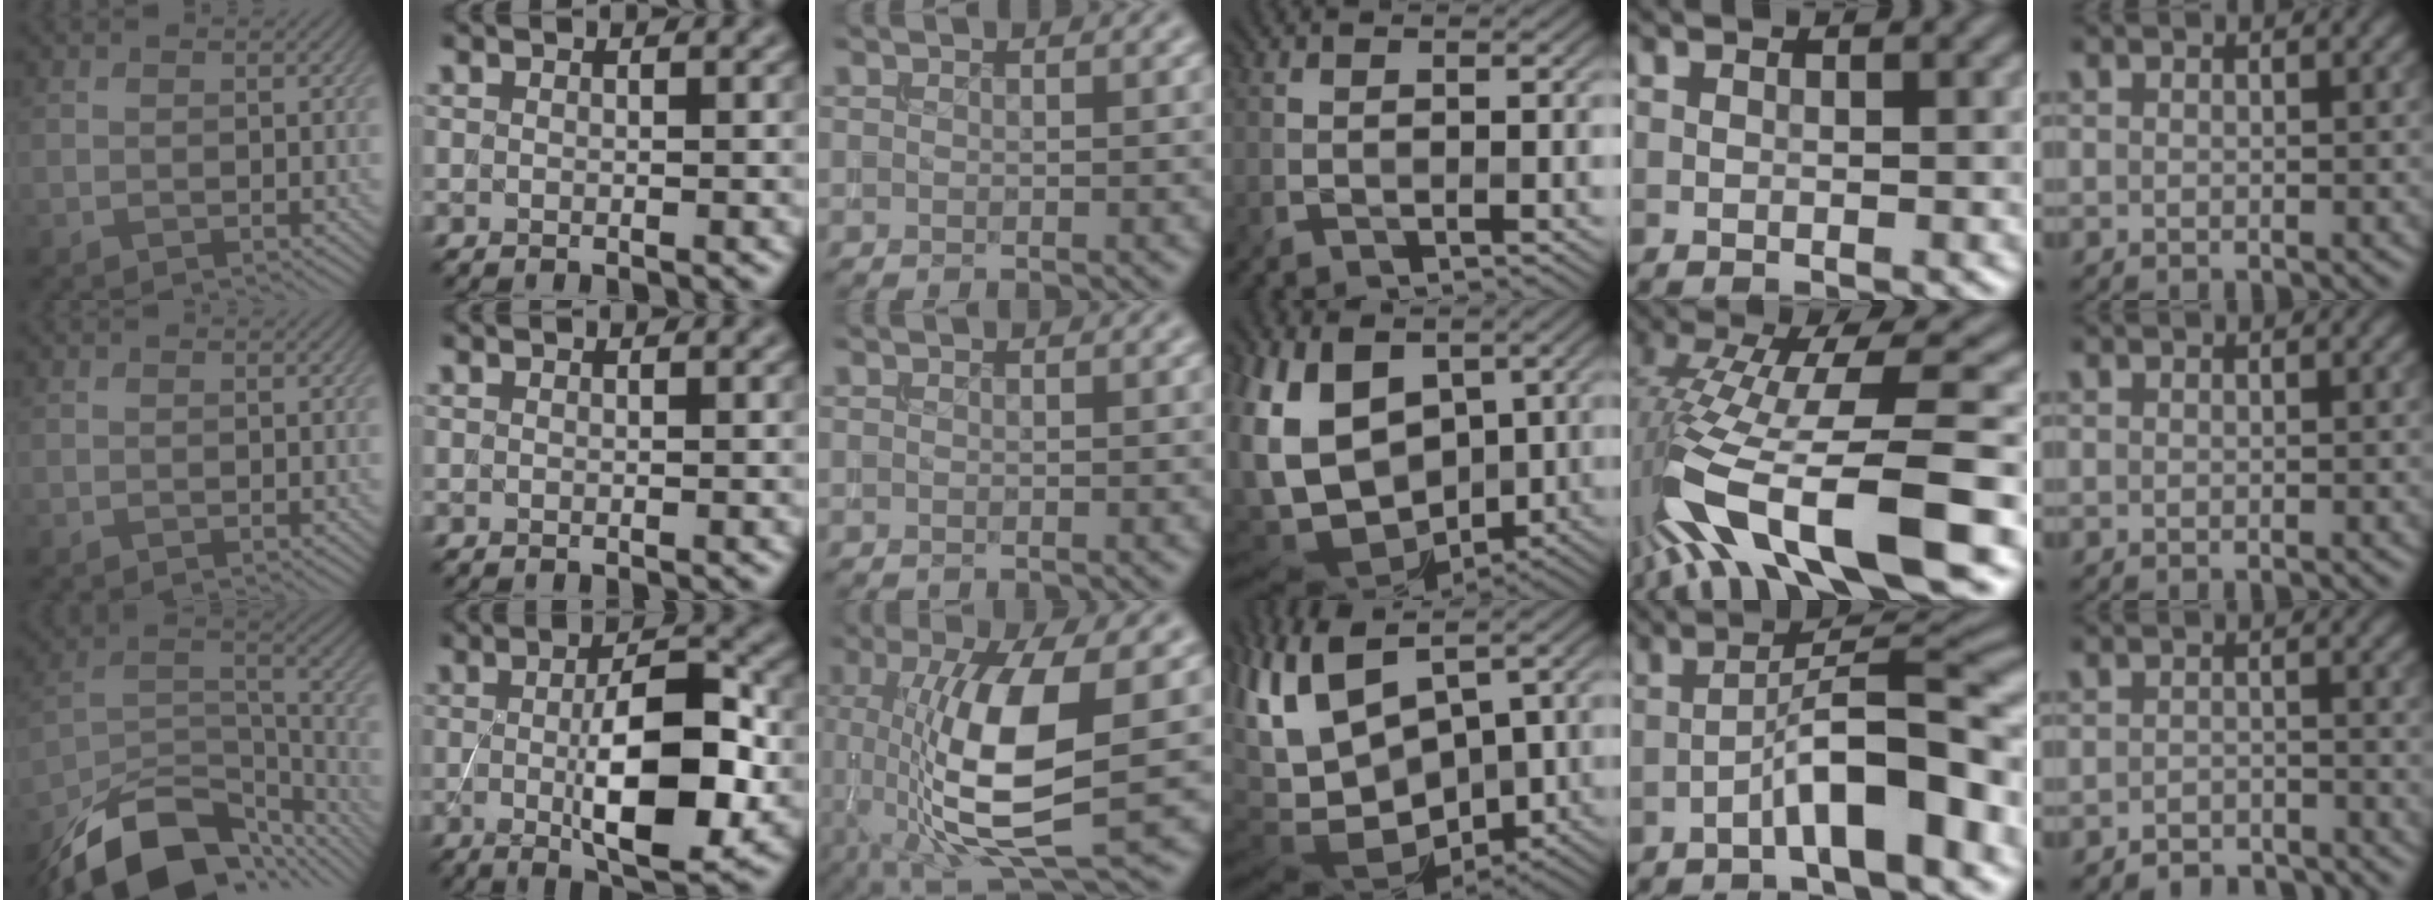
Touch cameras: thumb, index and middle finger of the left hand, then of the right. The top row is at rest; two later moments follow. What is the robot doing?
{"motion": "extract", "object": "backpack"}